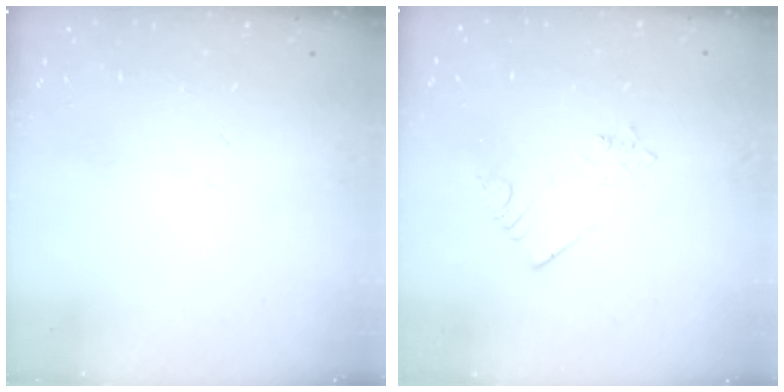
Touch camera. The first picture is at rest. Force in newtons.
{"total": 2.1, "press": 2.1, "slide": 0.4}